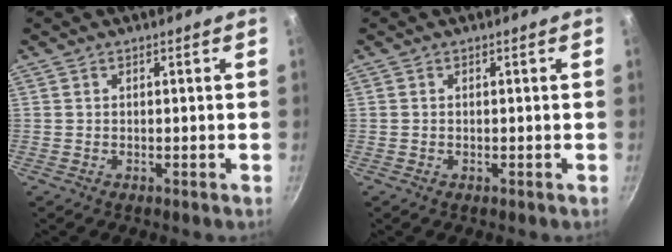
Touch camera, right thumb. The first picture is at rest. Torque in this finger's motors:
{"motor_torque": [0.44, 0.04, -0.19, 0.12, 0.00]}